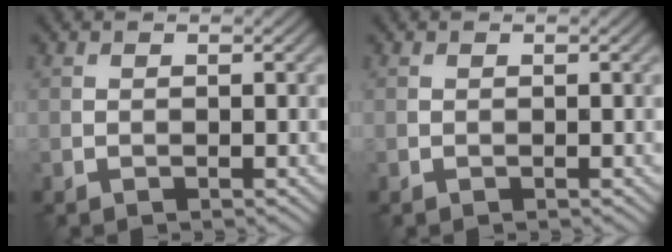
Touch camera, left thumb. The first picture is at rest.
{"total": 0.0}